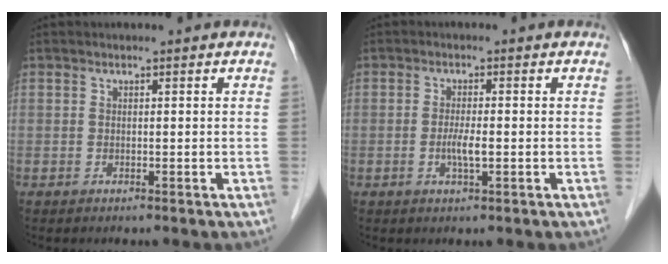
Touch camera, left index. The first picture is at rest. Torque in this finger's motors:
{"motor_torque": [0.65, 0.38, 0.14, 0.02]}